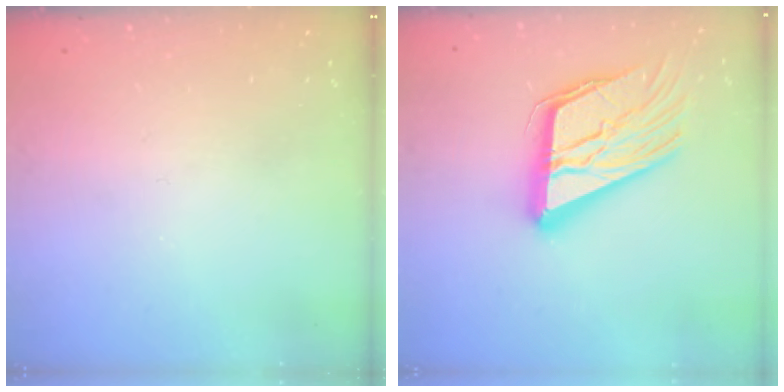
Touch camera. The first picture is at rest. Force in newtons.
{"total": 20.2, "press": 20.1, "slide": 2.1}